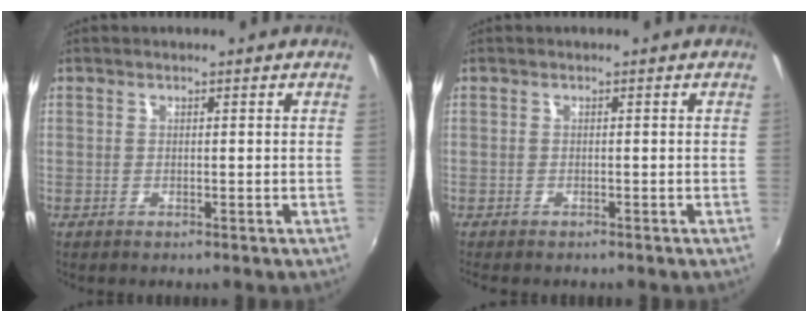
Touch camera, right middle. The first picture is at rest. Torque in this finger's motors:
{"motor_torque": [0.31, -0.35, 0.02, 0.02]}